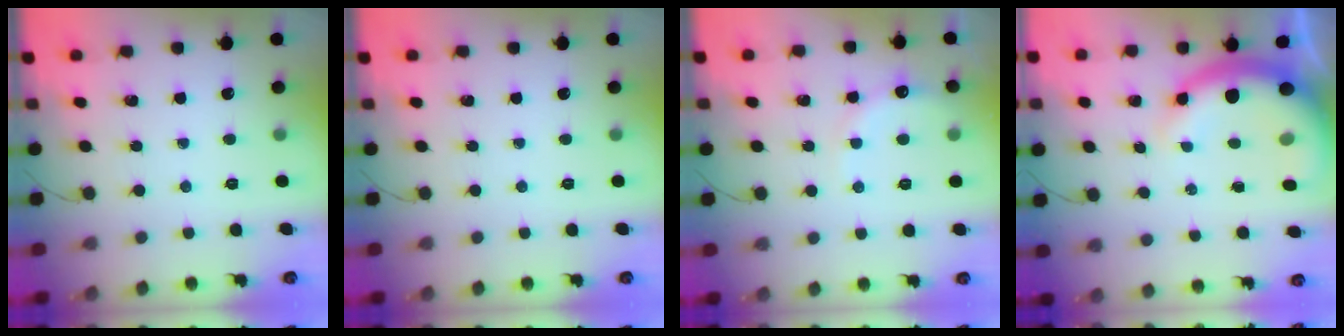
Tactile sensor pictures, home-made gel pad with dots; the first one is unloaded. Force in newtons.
{"total": 0.0}
{"total": 7.3, "press": 7.2, "slide": 1.3}
{"total": 13.3, "press": 12.9, "slide": 2.9}